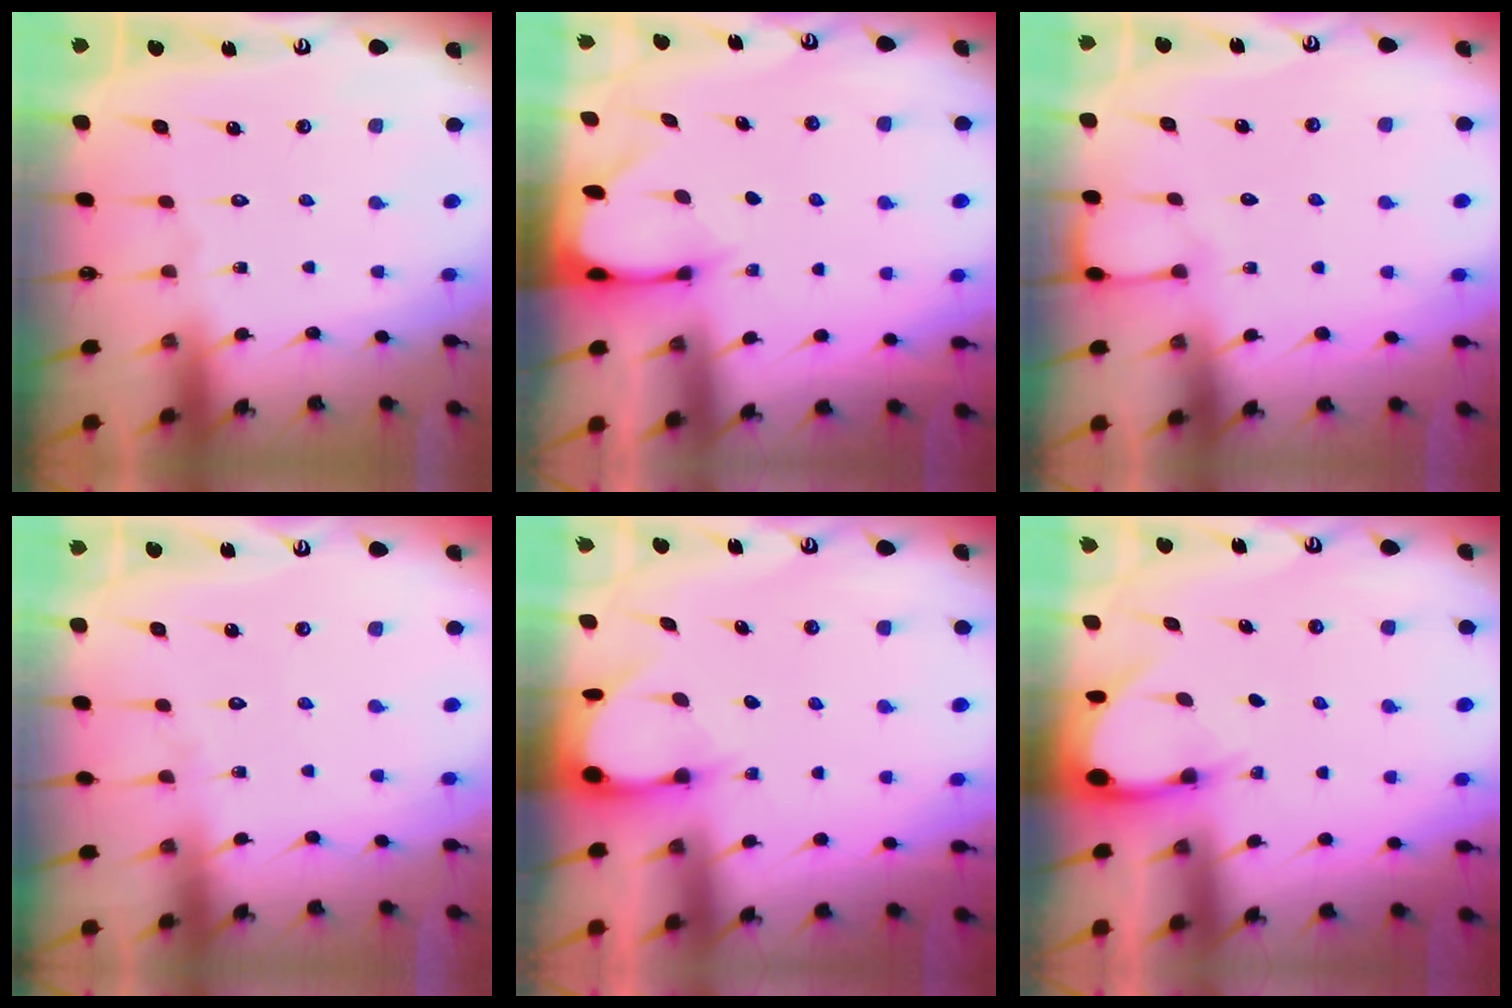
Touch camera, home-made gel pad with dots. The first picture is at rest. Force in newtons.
{"total": 2.4, "press": 2.4, "slide": 0.3}
{"total": 2.9, "press": 2.9, "slide": 0.3}
{"total": 4.3, "press": 4.3, "slide": 0.4}
{"total": 3.3, "press": 3.3, "slide": 0.4}
{"total": 3.3, "press": 3.3, "slide": 0.2}